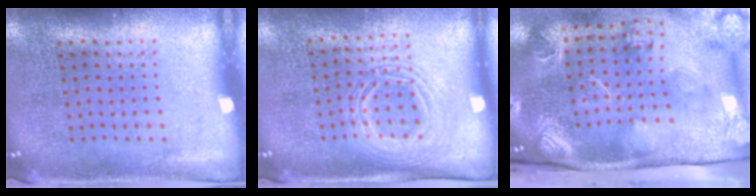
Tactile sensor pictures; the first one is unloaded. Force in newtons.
{"total": 1.5, "press": 1.3, "slide": 0.7}
{"total": 4.5, "press": 3.3, "slide": 3.0}